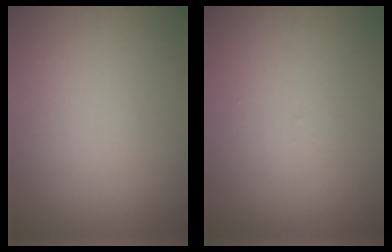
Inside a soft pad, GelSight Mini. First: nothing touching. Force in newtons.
{"total": 0.0}